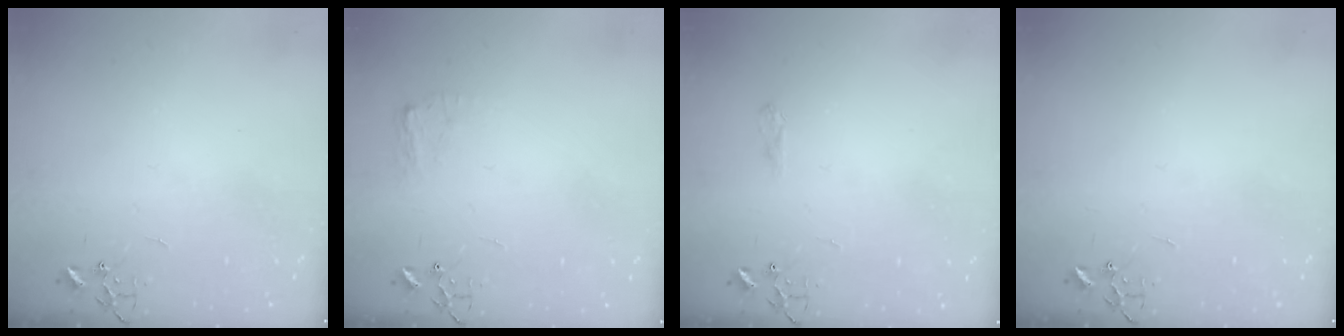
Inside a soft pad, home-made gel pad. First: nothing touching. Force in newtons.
{"total": 6.6, "press": 6.6, "slide": 0.2}
{"total": 6.8, "press": 6.8, "slide": 0.6}
{"total": 0.0}